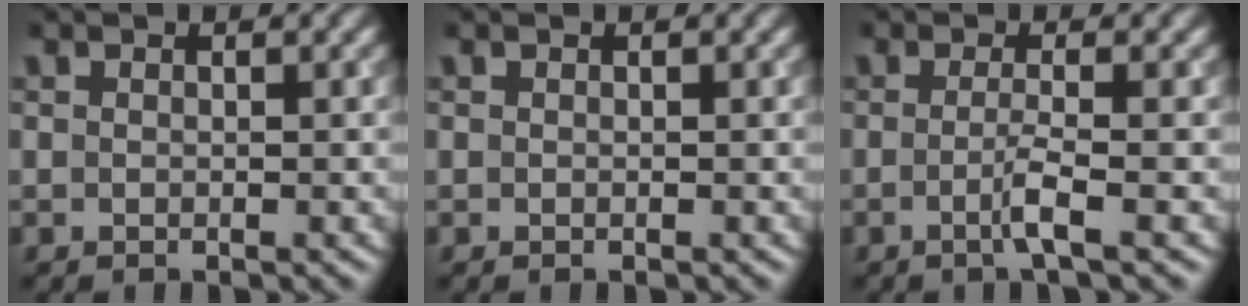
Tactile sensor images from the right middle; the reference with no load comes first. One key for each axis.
{"total": 0.0}
{"total": 2.1, "fx": -0.6, "fy": 0.3, "fz": 2.0, "tx": -0.039, "ty": -0.002, "tz": -0.017}